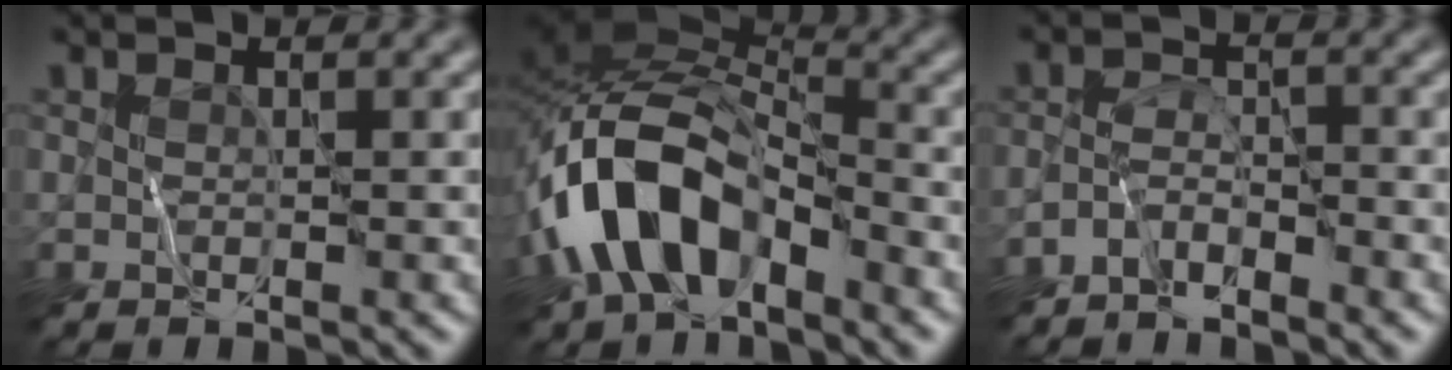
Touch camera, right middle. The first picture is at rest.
{"total": 10.4, "force": [-4.7, 6.1, 6.9], "torque": [-0.127, 0.003, -0.090]}
{"total": 2.5, "force": [-2.2, 0.6, 0.9], "torque": [-0.018, 0.005, -0.051]}